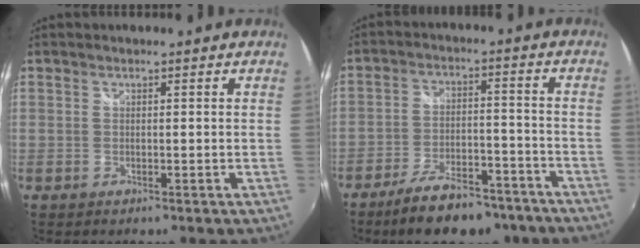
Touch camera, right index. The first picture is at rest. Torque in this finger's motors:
{"motor_torque": [0.58, -0.54, 0.35, 0.07]}